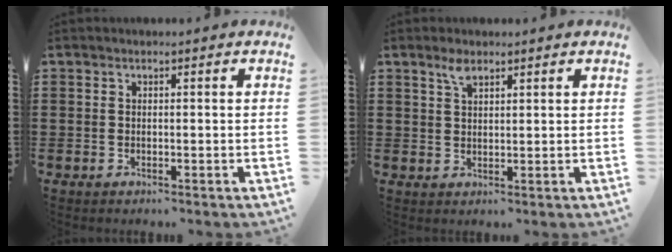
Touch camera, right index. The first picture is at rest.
{"total": 2.6, "force": [1.9, 1.0, 1.5], "torque": [-0.035, 0.003, 0.034]}